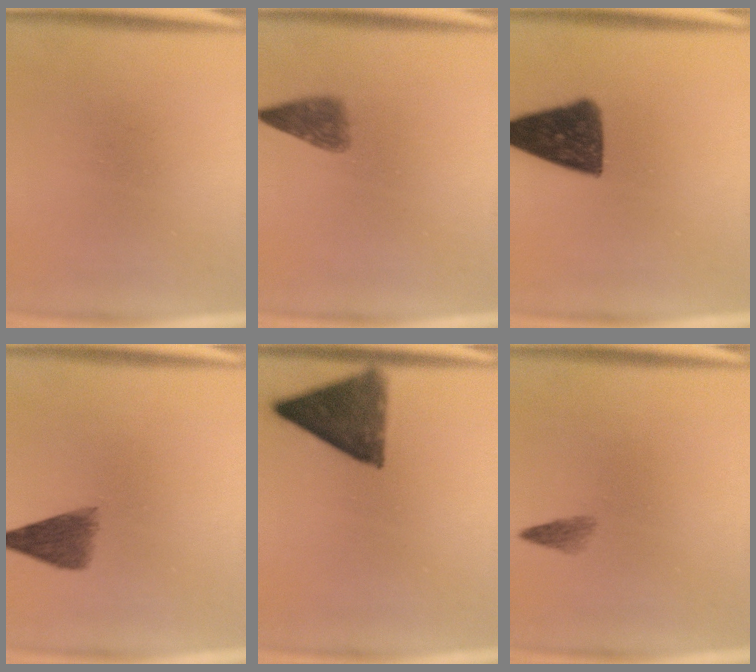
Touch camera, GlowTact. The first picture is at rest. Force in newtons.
{"total": 3.5}
{"total": 12.2}
{"total": 5.1}
{"total": 11.2}
{"total": 1.5}